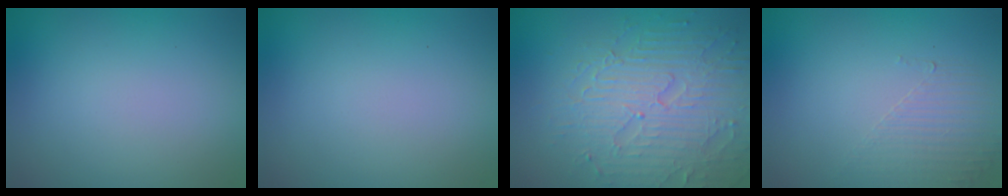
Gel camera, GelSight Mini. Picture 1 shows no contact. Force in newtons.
{"total": 0.0}
{"total": 6.5, "press": 5.4, "slide": 3.6}
{"total": 1.6, "press": 0.7, "slide": 1.4}